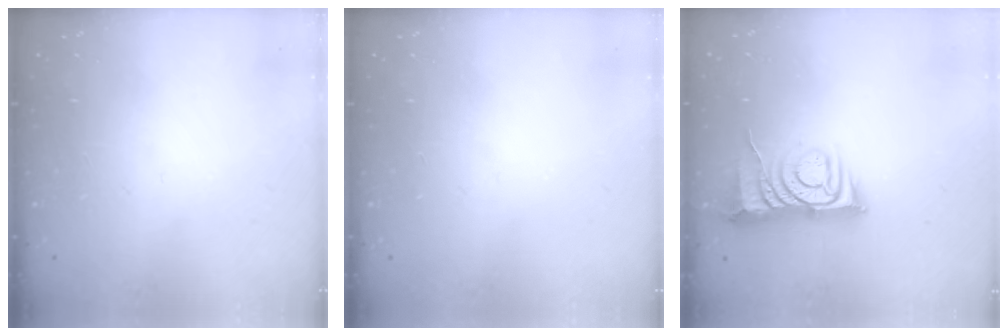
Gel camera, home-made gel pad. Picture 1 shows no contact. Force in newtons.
{"total": 0.0}
{"total": 8.9, "press": 8.8, "slide": 1.2}